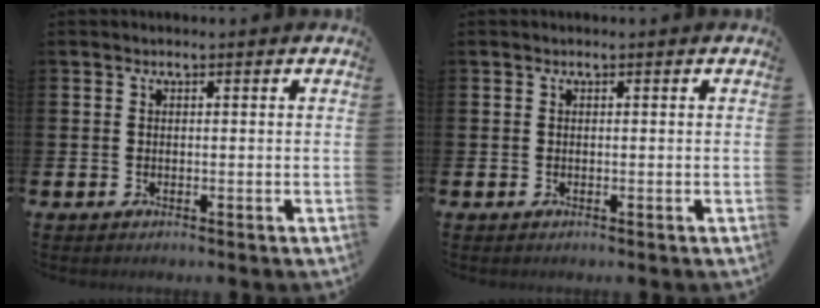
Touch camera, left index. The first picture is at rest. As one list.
[{"total": 0.0}]